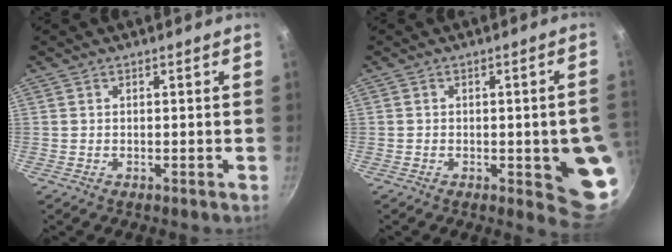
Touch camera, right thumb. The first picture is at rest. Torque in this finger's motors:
{"motor_torque": [2.59, 2.04, 1.72, -0.57, 0.07]}